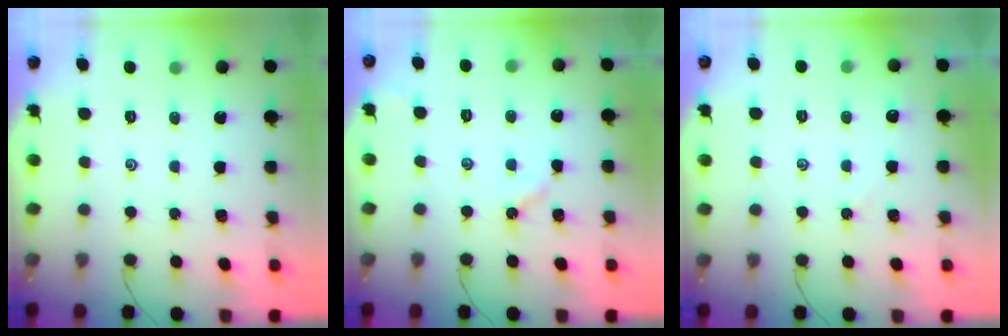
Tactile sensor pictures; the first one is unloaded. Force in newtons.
{"total": 2.8, "press": 2.7, "slide": 0.3}
{"total": 1.8, "press": 1.8, "slide": 0.3}